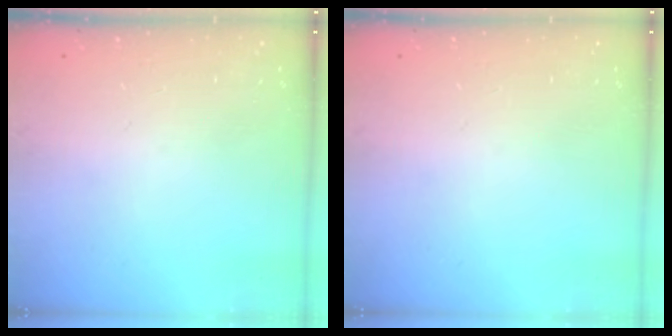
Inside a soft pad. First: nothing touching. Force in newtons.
{"total": 0.0}